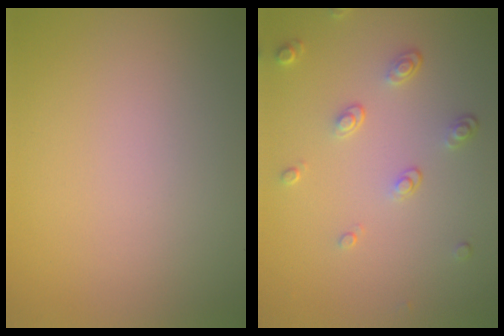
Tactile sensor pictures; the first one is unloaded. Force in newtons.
{"total": 2.2, "press": 1.4, "slide": 1.7}